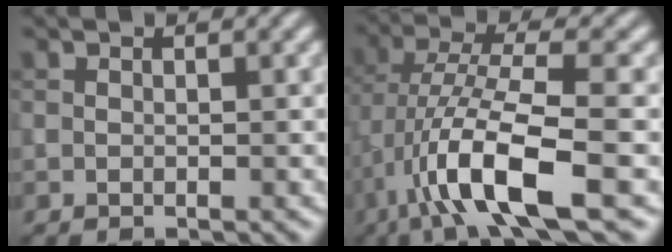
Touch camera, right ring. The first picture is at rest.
{"total": 9.6, "force": [-3.0, 2.7, 8.7], "torque": [-0.161, 0.009, -0.059]}